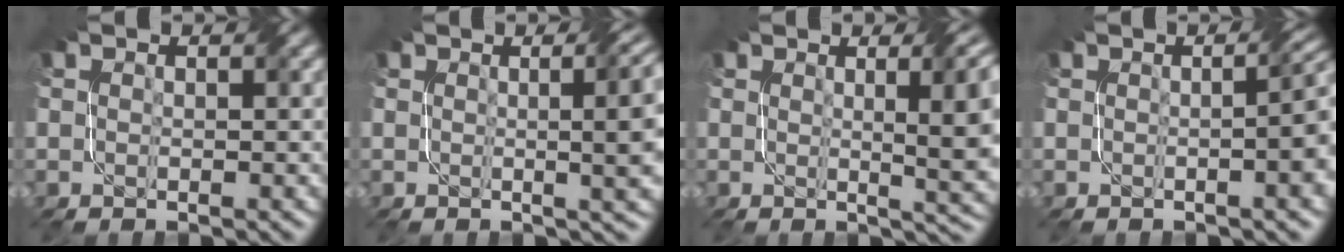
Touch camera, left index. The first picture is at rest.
{"total": 9.0, "force": [1.1, 3.6, 8.1], "torque": [-0.043, 0.021, 0.005]}
{"total": 8.2, "force": [1.7, 2.6, 7.6], "torque": [-0.063, 0.007, 0.026]}
{"total": 6.5, "force": [-0.1, 2.6, 6.0], "torque": [-0.028, 0.019, -0.005]}